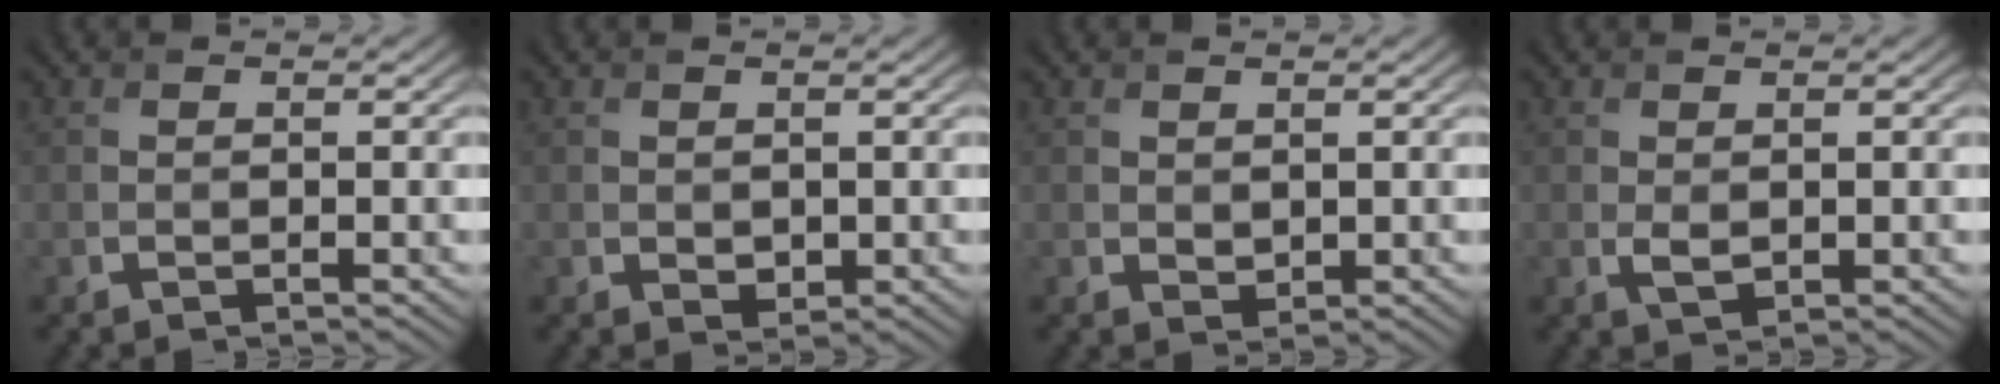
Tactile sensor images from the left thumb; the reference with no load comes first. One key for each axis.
{"total": 1.2, "fx": 0.2, "fy": 0.9, "fz": 0.7, "tx": -0.015, "ty": -0.006, "tz": 0.008}
{"total": 1.1, "fx": 0.6, "fy": 0.8, "fz": 0.6, "tx": -0.013, "ty": -0.006, "tz": 0.016}
{"total": 1.5, "fx": 0.2, "fy": 0.9, "fz": 1.2, "tx": -0.027, "ty": -0.004, "tz": 0.009}